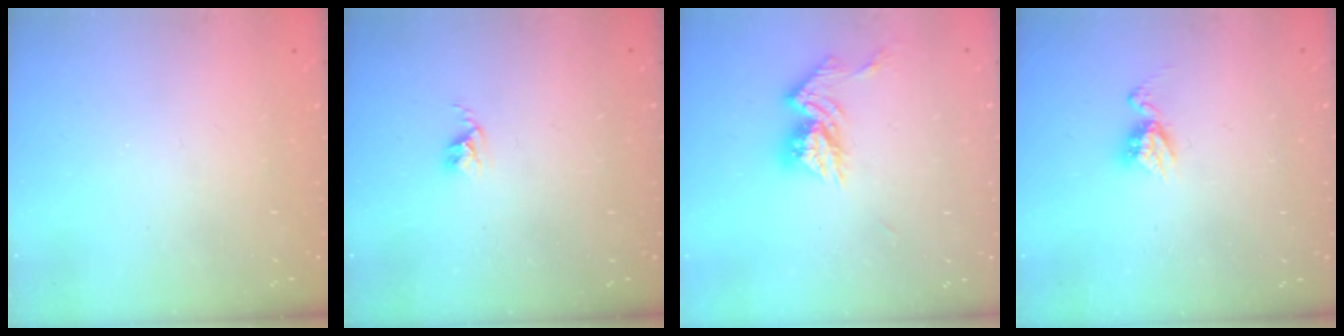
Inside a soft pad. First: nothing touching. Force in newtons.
{"total": 2.4, "press": 2.4, "slide": 0.3}
{"total": 11.5, "press": 11.4, "slide": 1.0}
{"total": 6.2, "press": 6.2, "slide": 0.5}